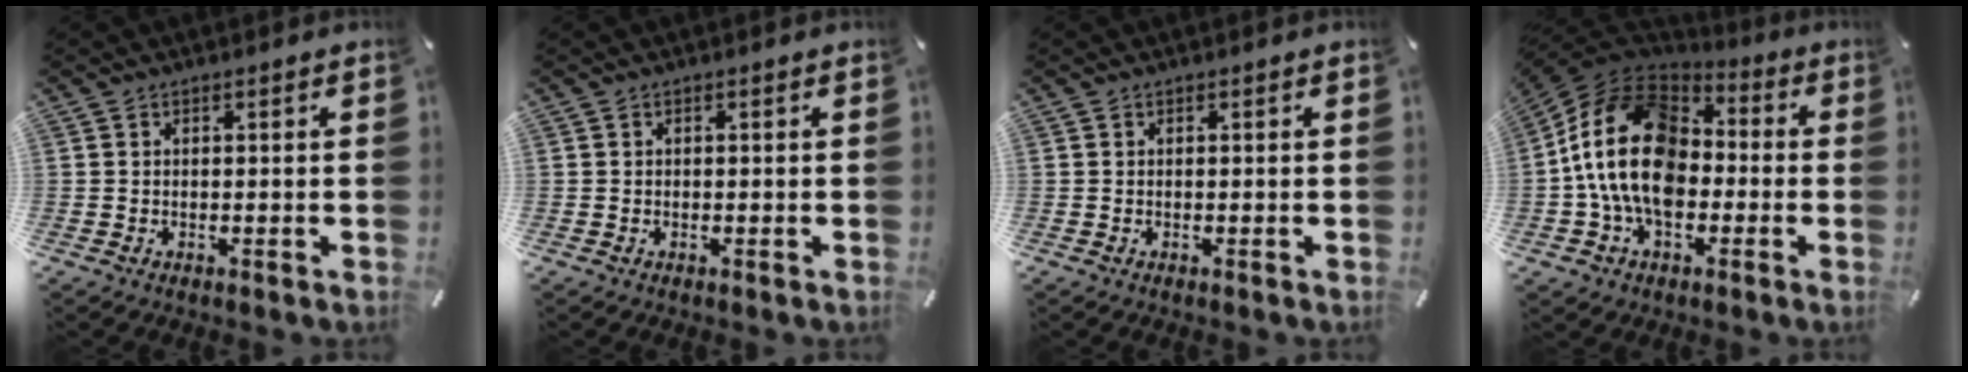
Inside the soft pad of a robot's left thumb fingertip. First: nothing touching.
{"total": 0.0}
{"total": 0.0}
{"total": 20.4, "force": [-2.2, 14.5, 14.2], "torque": [-0.288, 0.028, -0.042]}